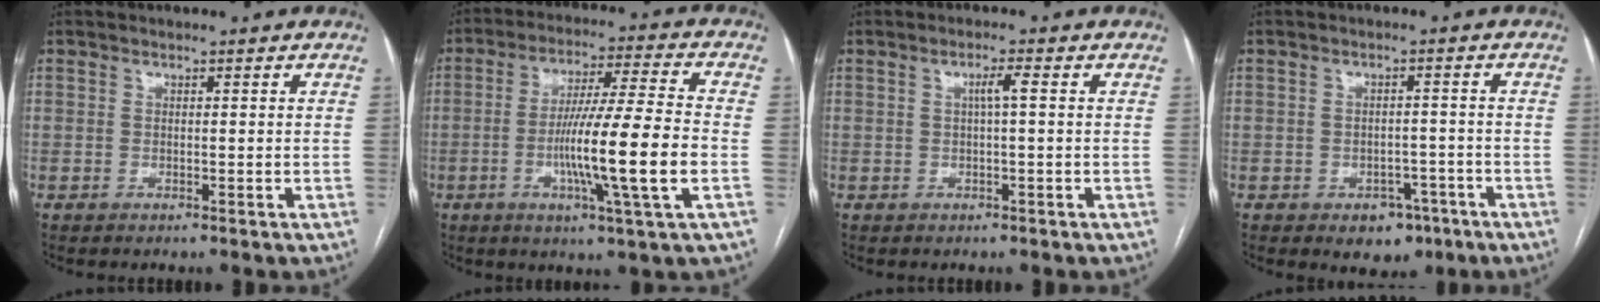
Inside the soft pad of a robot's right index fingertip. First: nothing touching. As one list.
[{"total": 14.6, "force": [-3.3, -0.8, 14.2], "torque": [-0.253, -0.008, -0.063]}, {"total": 2.0, "force": [0.2, -0.2, 2.0], "torque": [-0.034, 0.004, 0.004]}, {"total": 5.0, "force": [-2.9, 3.4, 2.3], "torque": [-0.019, 0.009, -0.030]}]